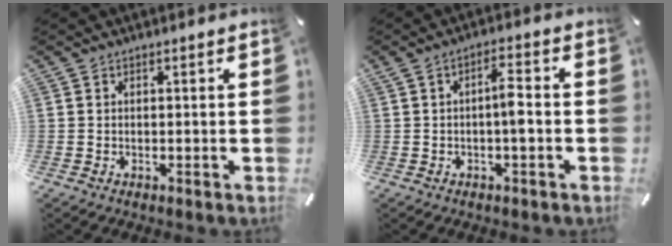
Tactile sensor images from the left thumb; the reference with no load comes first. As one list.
[{"total": 5.2, "force": [-0.7, 1.4, 5.0], "torque": [-0.090, 0.011, -0.015]}]